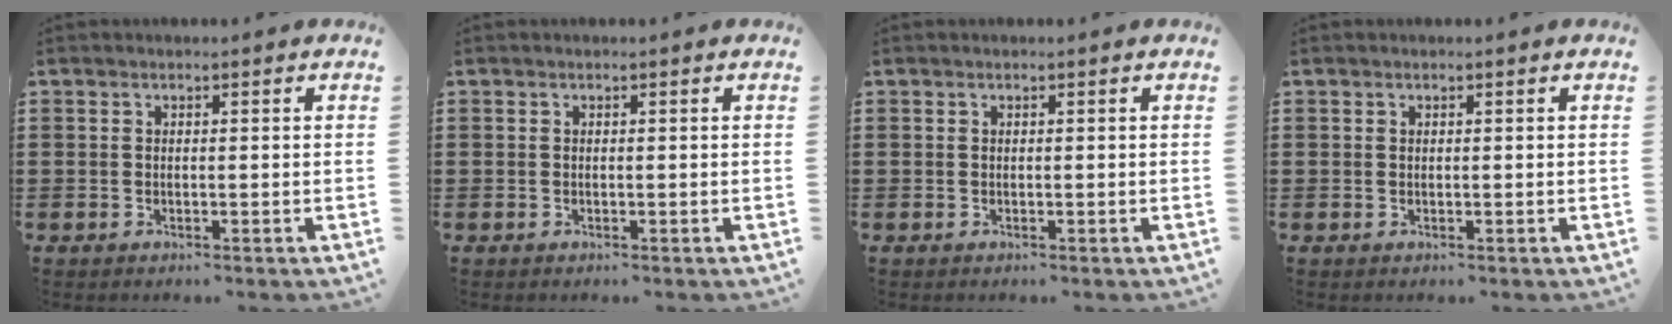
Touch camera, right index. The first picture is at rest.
{"total": 0.0}
{"total": 0.0}
{"total": 0.0}